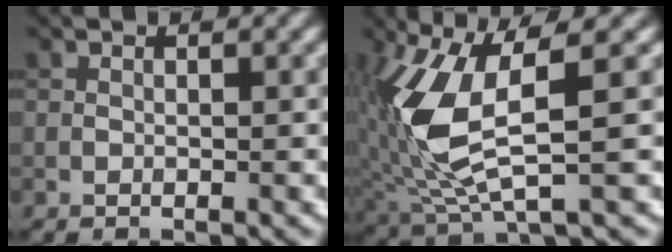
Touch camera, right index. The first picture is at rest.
{"total": 7.9, "force": [1.4, 2.7, 7.3], "torque": [-0.182, -0.010, 0.035]}